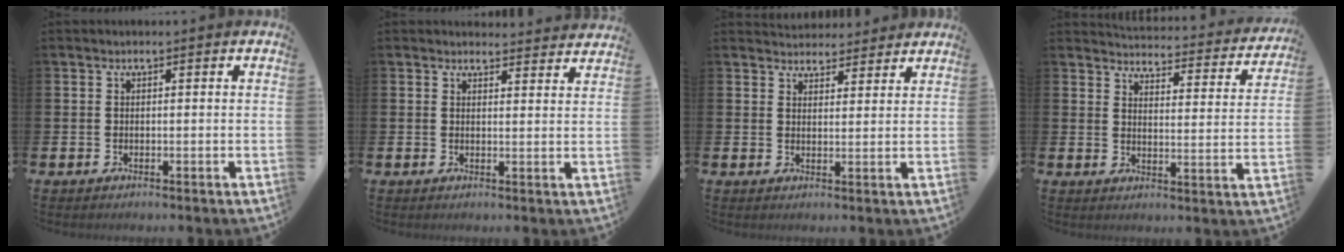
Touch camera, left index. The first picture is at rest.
{"total": 2.8, "force": [2.7, 0.4, -0.2], "torque": [0.012, -0.022, 0.047]}
{"total": 3.8, "force": [3.6, 1.2, -0.3], "torque": [0.002, -0.019, 0.066]}
{"total": 3.7, "force": [3.6, 0.6, 0.4], "torque": [-0.018, -0.037, 0.055]}